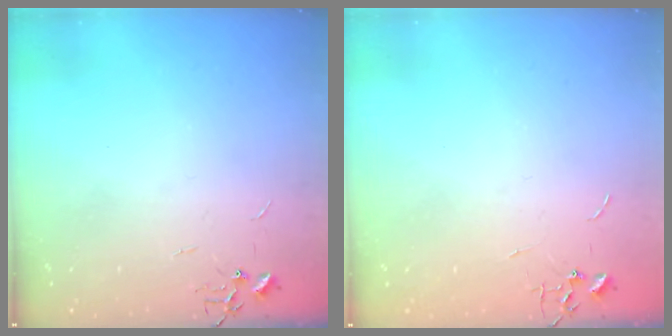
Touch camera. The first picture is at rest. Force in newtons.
{"total": 0.0}